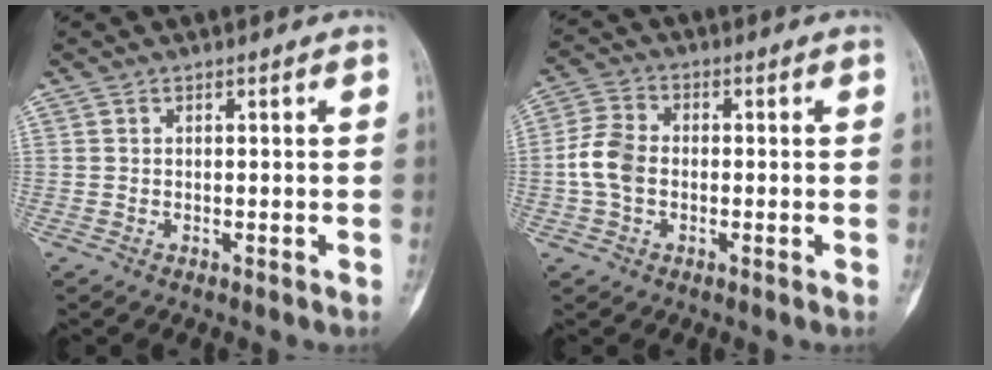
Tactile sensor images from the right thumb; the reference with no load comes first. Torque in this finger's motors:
{"motor_torque": [0.48, 0.42, 0.45, 0.03, 0.06]}